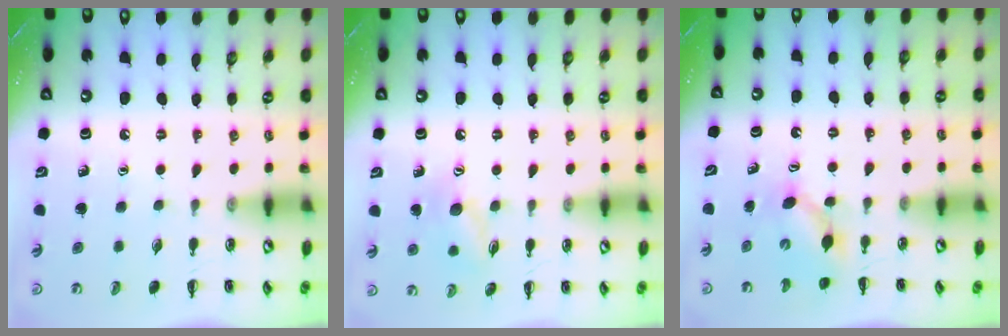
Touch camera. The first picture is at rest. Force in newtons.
{"total": 9.1, "press": 9.1, "slide": 0.6}
{"total": 5.0, "press": 4.8, "slide": 1.3}